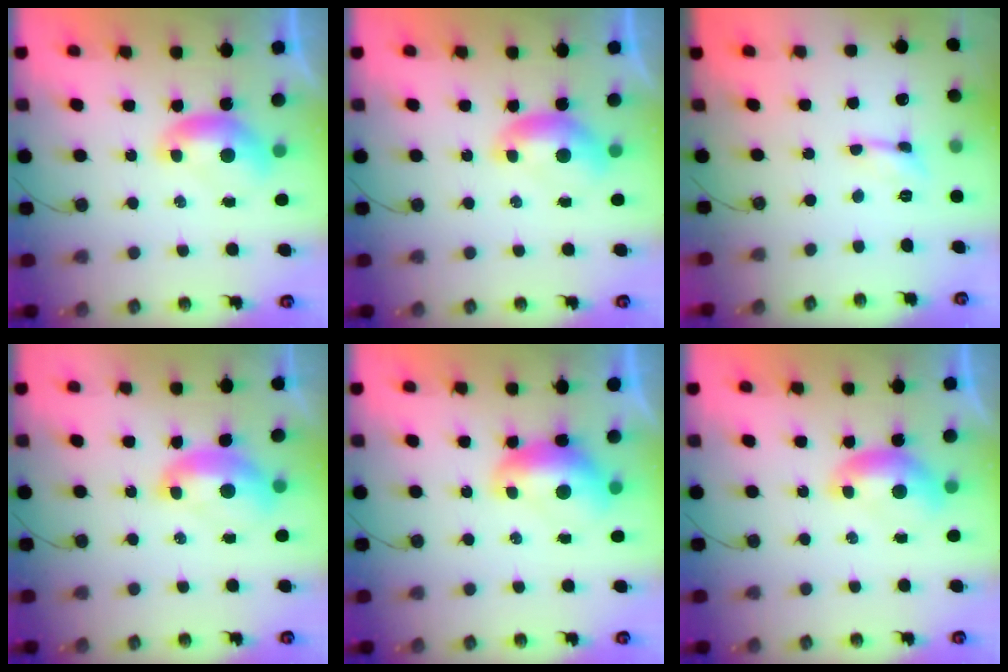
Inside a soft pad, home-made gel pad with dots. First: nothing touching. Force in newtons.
{"total": 0.0}
{"total": 0.0}
{"total": 2.1, "press": 2.0, "slide": 0.6}
{"total": 1.6, "press": 1.4, "slide": 0.6}
{"total": 0.0}